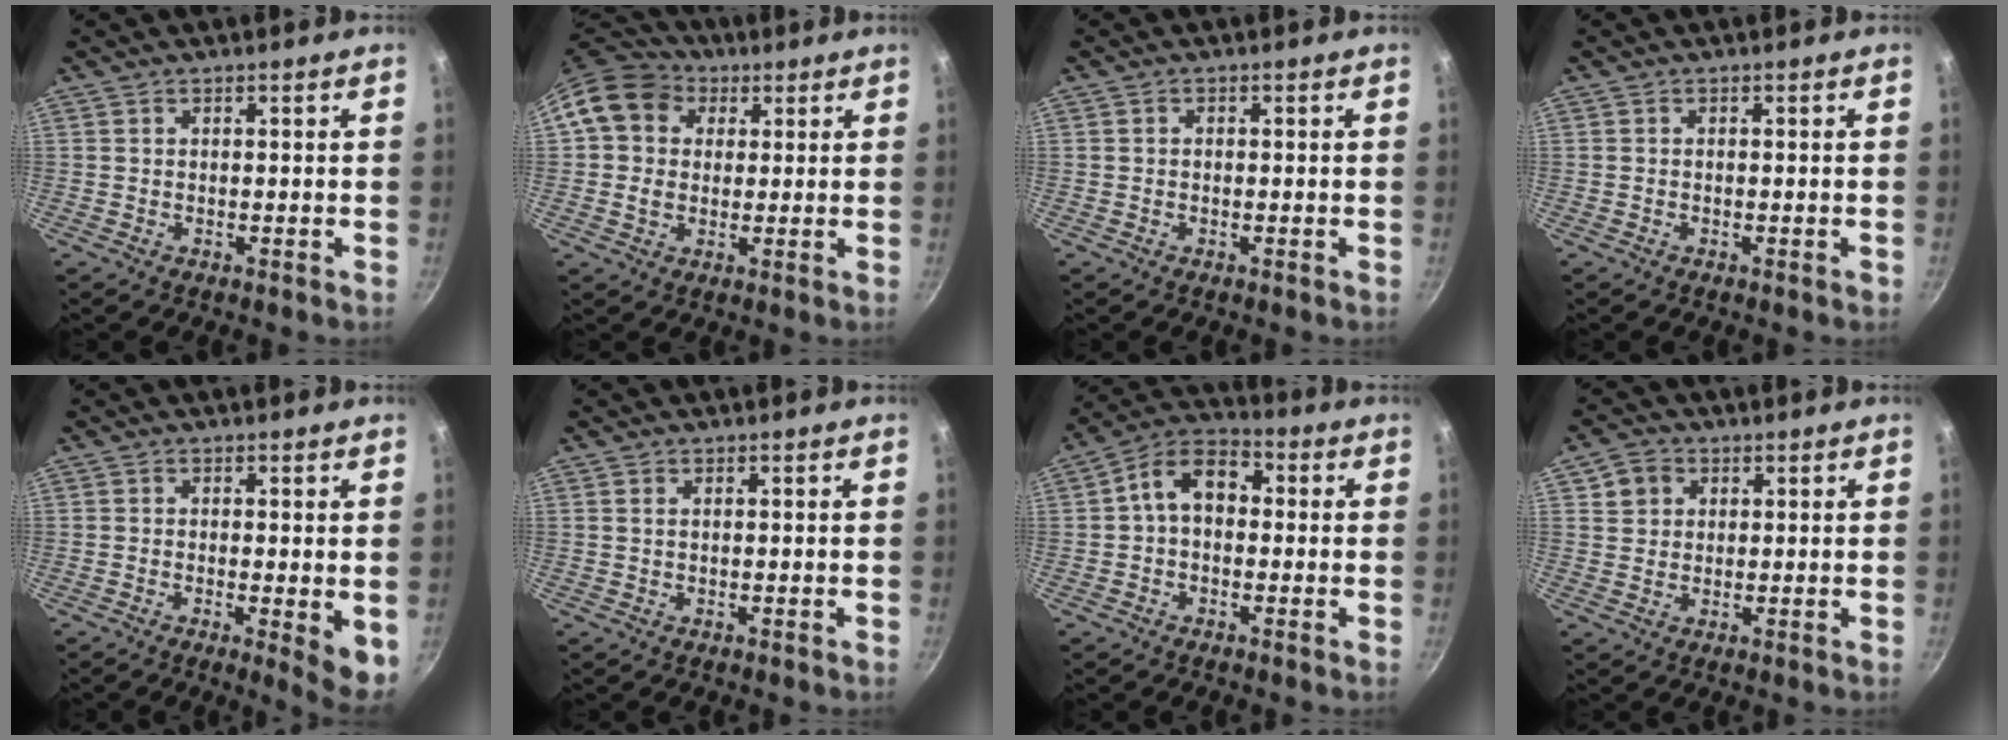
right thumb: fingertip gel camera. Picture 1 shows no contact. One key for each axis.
{"total": 11.7, "fx": 3.6, "fy": 9.6, "fz": 5.6, "tx": -0.088, "ty": 0.015, "tz": 0.048}
{"total": 0.7, "fx": -0.1, "fy": 0.6, "fz": 0.4, "tx": -0.008, "ty": 0.005, "tz": -0.001}
{"total": 0.5, "fx": -0.3, "fy": 0.1, "fz": 0.4, "tx": -0.010, "ty": 0.004, "tz": -0.008}
{"total": 5.7, "fx": -0.9, "fy": 1.3, "fz": 5.5, "tx": -0.069, "ty": -0.012, "tz": -0.010}
{"total": 0.7, "fx": 0.2, "fy": 0.3, "fz": 0.5, "tx": -0.011, "ty": 0.001, "tz": 0.003}
{"total": 9.6, "fx": 0.7, "fy": 6.7, "fz": 6.8, "tx": -0.089, "ty": 0.032, "tz": -0.009}
{"total": 4.3, "fx": 1.5, "fy": 3.8, "fz": 1.3, "tx": 0.002, "ty": 0.003, "tz": 0.022}